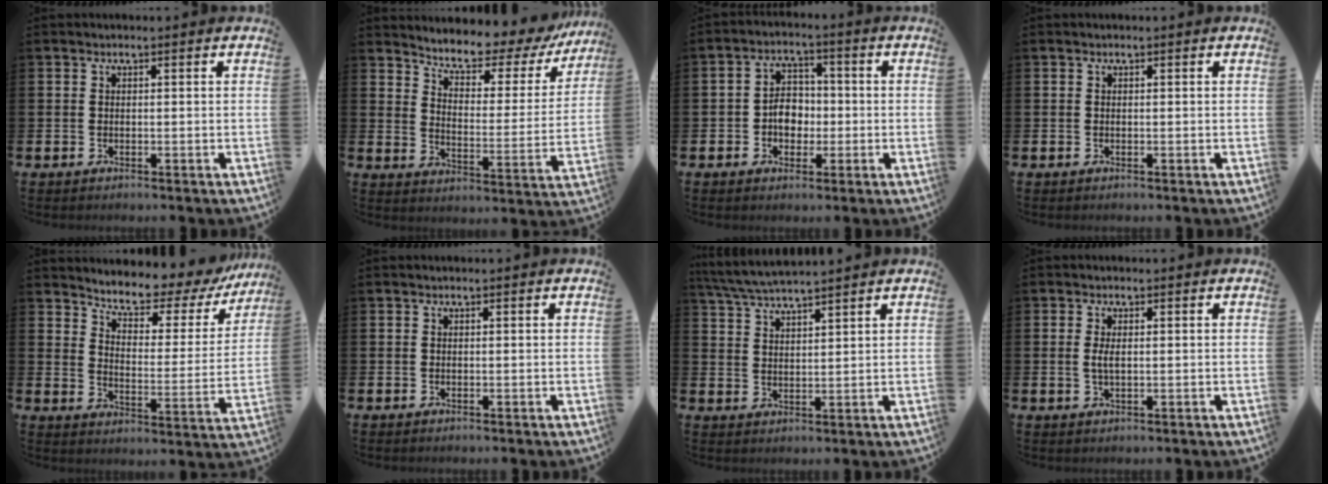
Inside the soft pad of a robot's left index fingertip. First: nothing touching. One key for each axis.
{"total": 6.7, "fx": 6.1, "fy": 1.9, "fz": 2.0, "tx": -0.068, "ty": -0.049, "tz": 0.101}
{"total": 4.6, "fx": -0.8, "fy": 3.5, "fz": 2.8, "tx": -0.050, "ty": 0.010, "tz": -0.021}
{"total": 0.0}
{"total": 6.9, "fx": 6.3, "fy": 1.9, "fz": 2.0, "tx": -0.068, "ty": -0.052, "tz": 0.105}
{"total": 0.0}
{"total": 4.9, "fx": 4.8, "fy": 0.0, "fz": 1.2, "tx": -0.040, "ty": -0.021, "tz": 0.085}
{"total": 2.1, "fx": 0.3, "fy": 0.8, "fz": 1.9, "tx": -0.037, "ty": 0.003, "tz": 0.003}